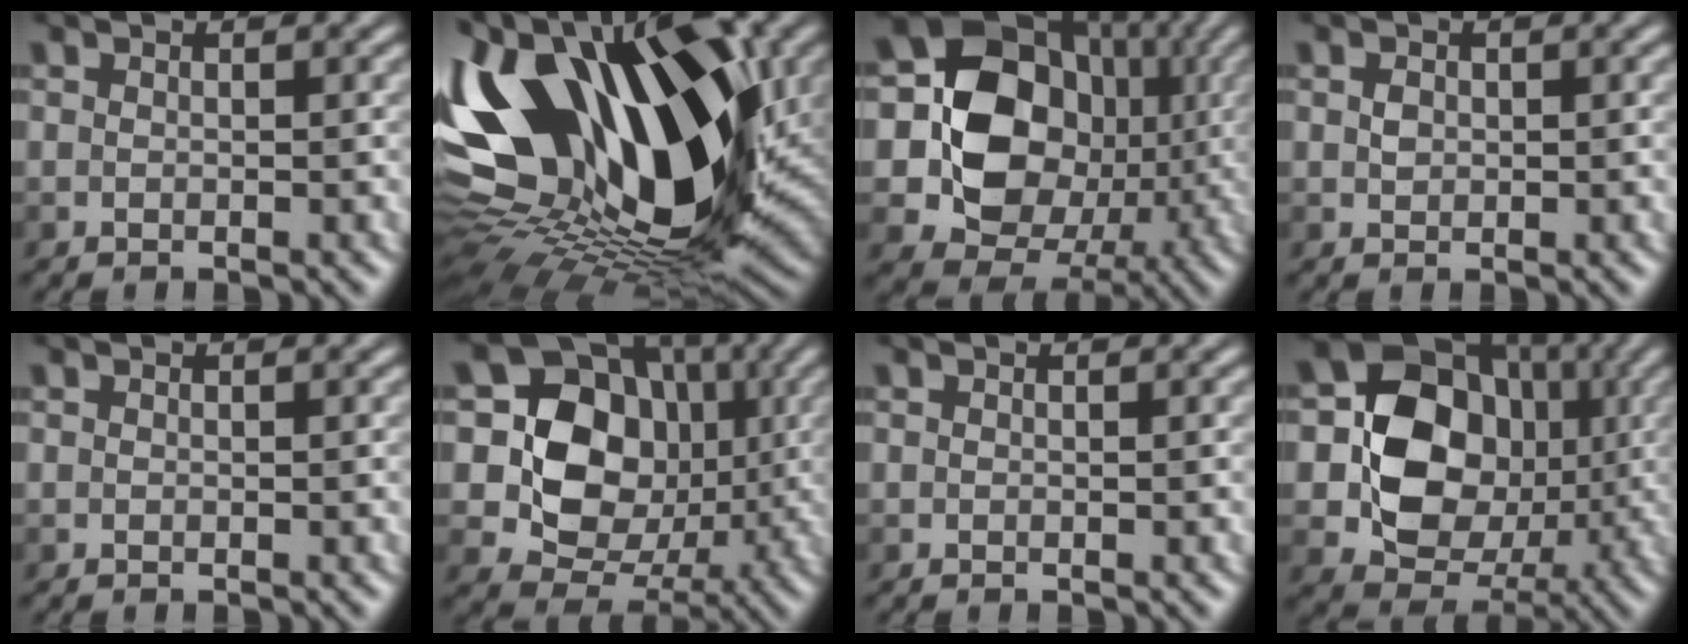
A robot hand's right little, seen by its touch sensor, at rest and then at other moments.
{"total": 17.9, "force": [1.2, 9.3, 15.3], "torque": [-0.286, 0.008, 0.001]}
{"total": 11.2, "force": [-0.5, 9.7, 5.7], "torque": [-0.091, -0.013, -0.019]}
{"total": 1.0, "force": [-0.6, 0.7, 0.4], "torque": [-0.014, -0.001, -0.010]}
{"total": 0.0}
{"total": 10.6, "force": [0.3, 8.9, 5.7], "torque": [-0.092, -0.010, -0.006]}
{"total": 0.0}
{"total": 10.3, "force": [-0.8, 8.6, 5.6], "torque": [-0.090, -0.010, -0.016]}